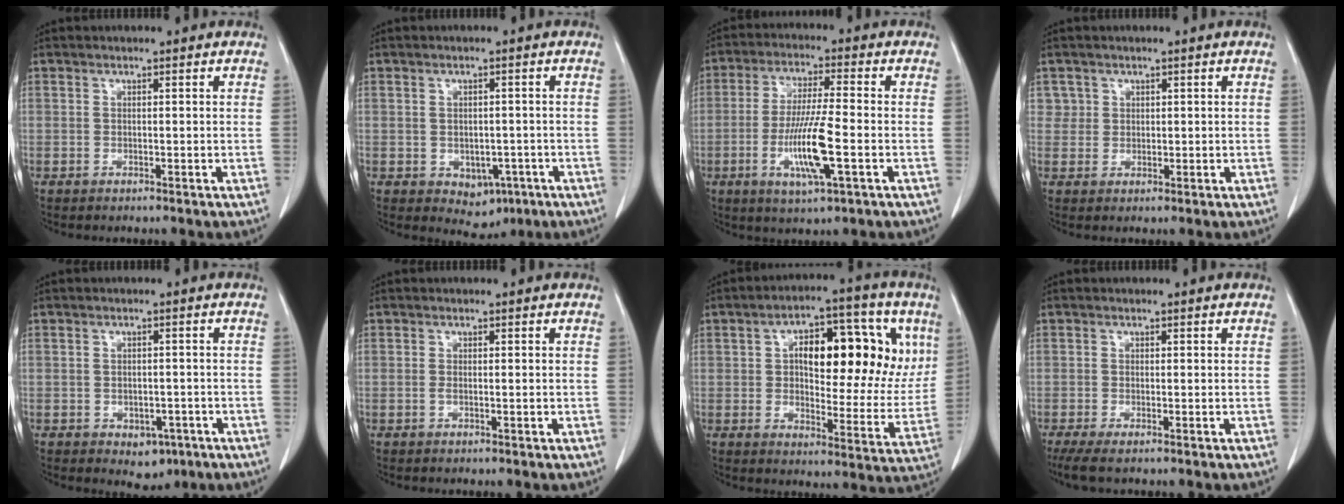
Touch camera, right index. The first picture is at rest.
{"total": 4.7, "force": [-1.8, 3.5, 2.6], "torque": [-0.026, 0.003, -0.010]}
{"total": 10.3, "force": [-2.9, 0.7, 9.9], "torque": [-0.192, -0.014, -0.055]}
{"total": 2.3, "force": [1.0, 2.0, -0.2], "torque": [0.019, -0.001, 0.012]}
{"total": 3.9, "force": [-2.0, 2.7, 2.1], "torque": [-0.020, 0.003, -0.014]}
{"total": 0.9, "force": [-0.2, 0.2, 0.8], "torque": [-0.014, -0.001, -0.001]}
{"total": 18.7, "force": [5.3, 7.8, 16.2], "torque": [-0.222, 0.033, 0.078]}
{"total": 3.7, "force": [-2.7, 0.7, 2.5], "torque": [-0.048, -0.012, -0.047]}